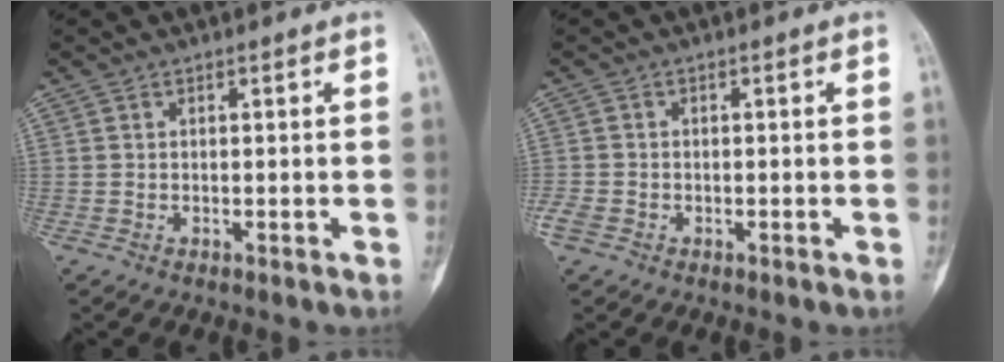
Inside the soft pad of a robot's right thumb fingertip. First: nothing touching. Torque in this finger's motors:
{"motor_torque": [0.62, 0.34, 0.31, -0.17, 0.07]}